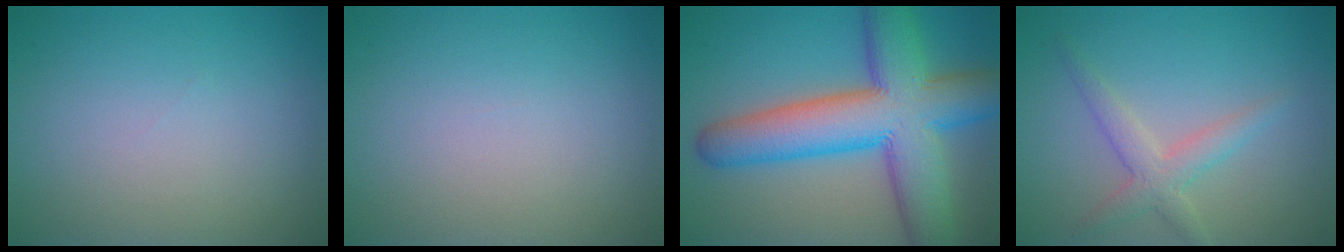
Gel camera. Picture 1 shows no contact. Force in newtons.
{"total": 0.0}
{"total": 12.2, "press": 12.2, "slide": 0.4}
{"total": 2.7, "press": 2.7, "slide": 0.1}